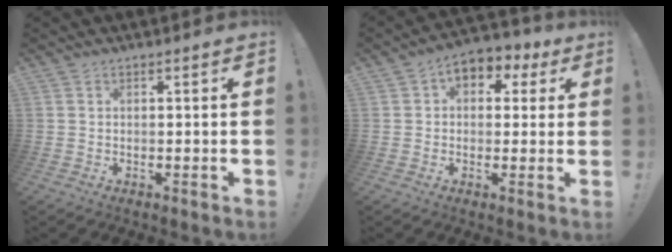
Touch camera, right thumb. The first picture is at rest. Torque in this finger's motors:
{"motor_torque": [0.72, 1.85, 0.39, -0.19, 0.00]}